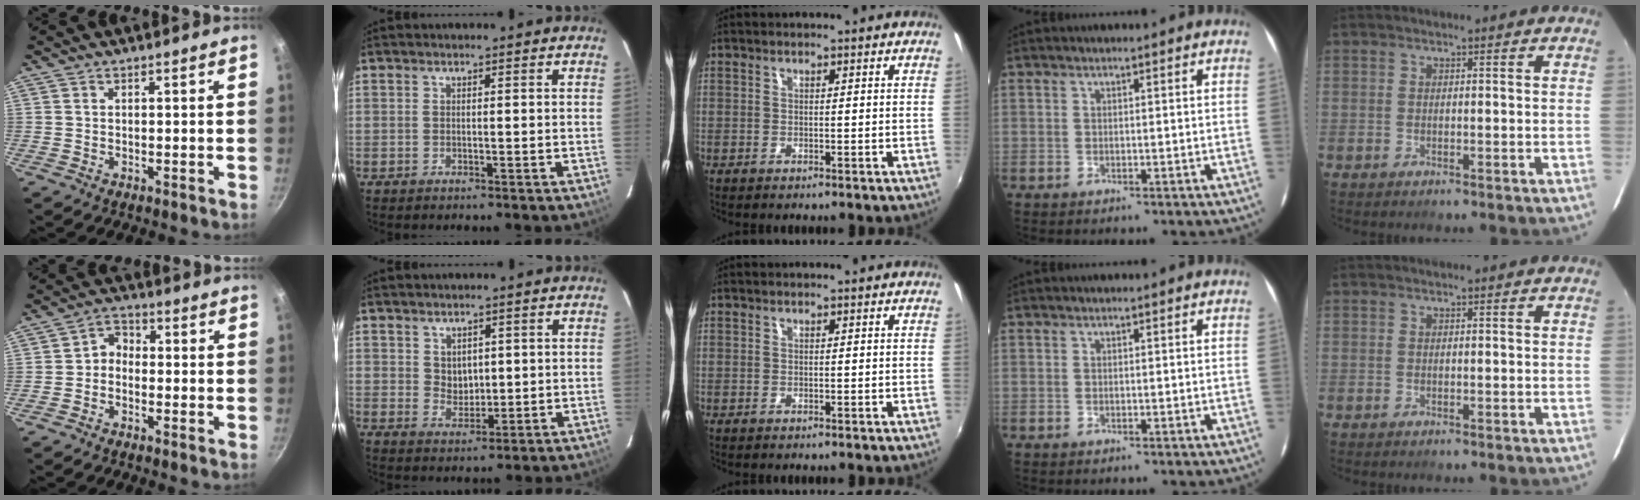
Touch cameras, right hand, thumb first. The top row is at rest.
{"thumb": {"total": 3.4, "force": [-1.1, 2.7, 1.8], "torque": [-0.014, 0.021, -0.031]}, "index": {"total": 3.6, "force": [1.3, 2.9, 1.6], "torque": [-0.022, 0.001, 0.030]}}